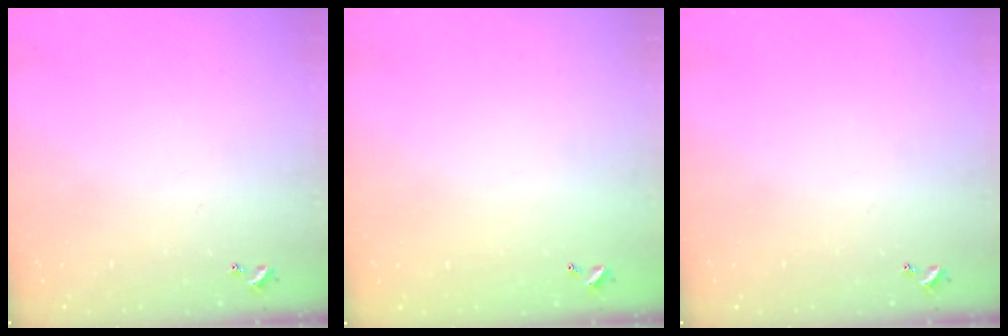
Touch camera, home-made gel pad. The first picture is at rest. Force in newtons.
{"total": 2.7, "press": 2.7, "slide": 0.1}
{"total": 0.0}